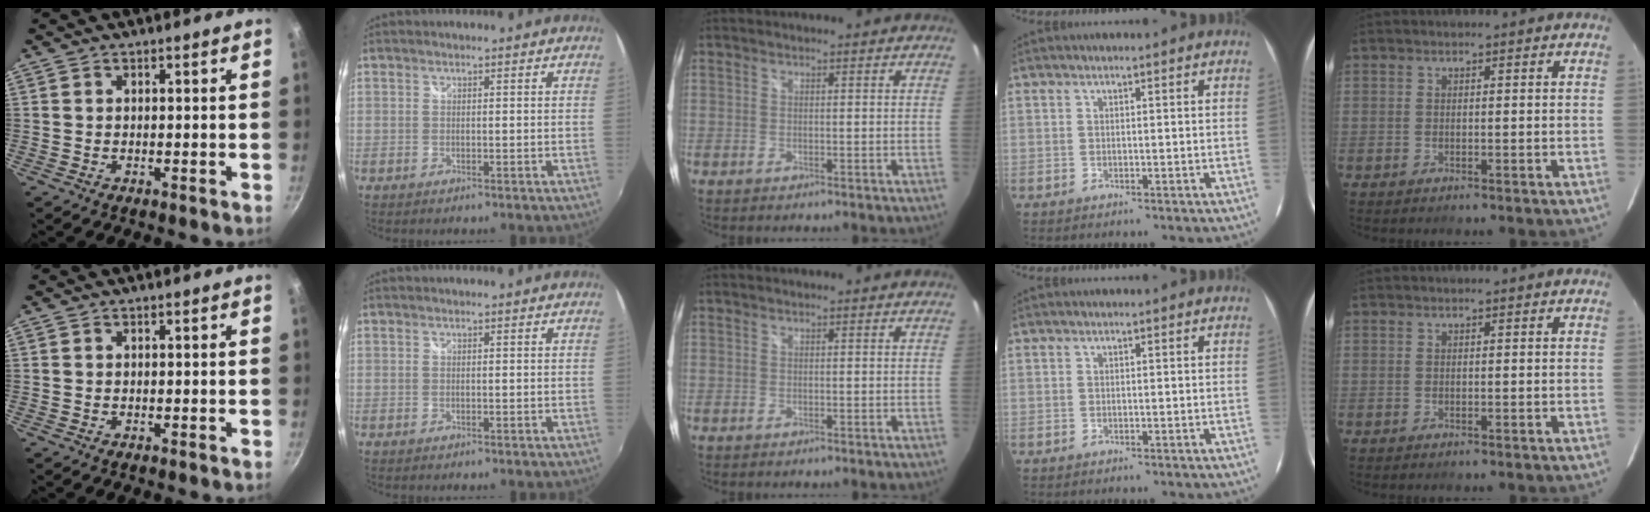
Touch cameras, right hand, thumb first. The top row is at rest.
{}